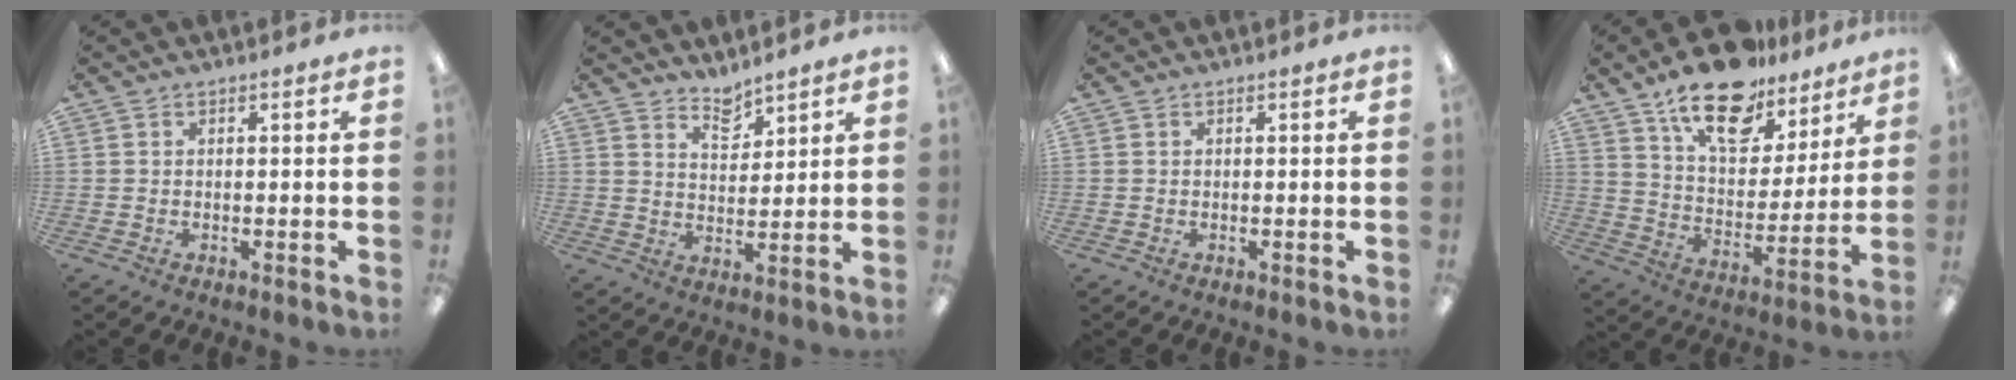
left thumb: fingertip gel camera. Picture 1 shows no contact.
{"total": 5.5, "force": [5.0, 2.0, 1.0], "torque": [-0.008, -0.035, 0.091]}
{"total": 0.0}
{"total": 18.0, "force": [13.1, 8.7, 8.8], "torque": [-0.145, -0.077, 0.227]}